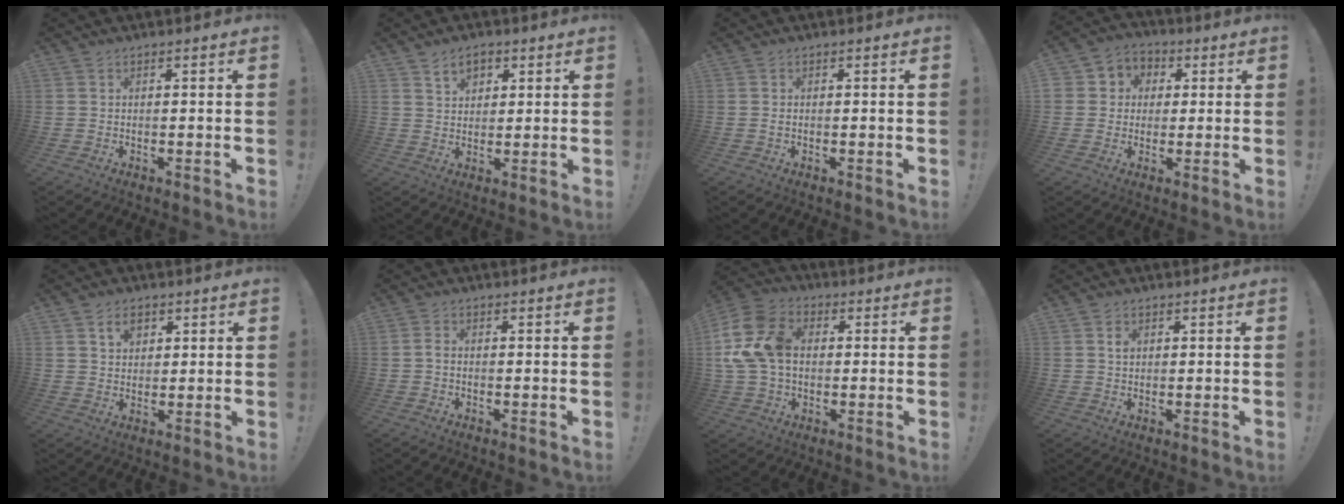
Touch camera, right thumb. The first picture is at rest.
{"total": 5.9, "force": [3.2, 4.0, 2.9], "torque": [-0.040, -0.009, 0.056]}
{"total": 0.7, "force": [0.0, 0.3, 0.6], "torque": [-0.013, 0.002, 0.000]}
{"total": 6.8, "force": [-0.3, 6.5, 1.9], "torque": [-0.019, 0.010, -0.001]}
{"total": 5.1, "force": [2.6, 3.9, 2.2], "torque": [-0.027, -0.004, 0.044]}
{"total": 1.1, "force": [-0.4, 0.5, 0.9], "torque": [-0.016, 0.004, -0.007]}
{"total": 16.2, "force": [1.4, 11.7, 11.0], "torque": [-0.218, 0.010, 0.029]}
{"total": 1.7, "force": [0.5, 1.3, 0.9], "torque": [-0.005, -0.001, 0.006]}